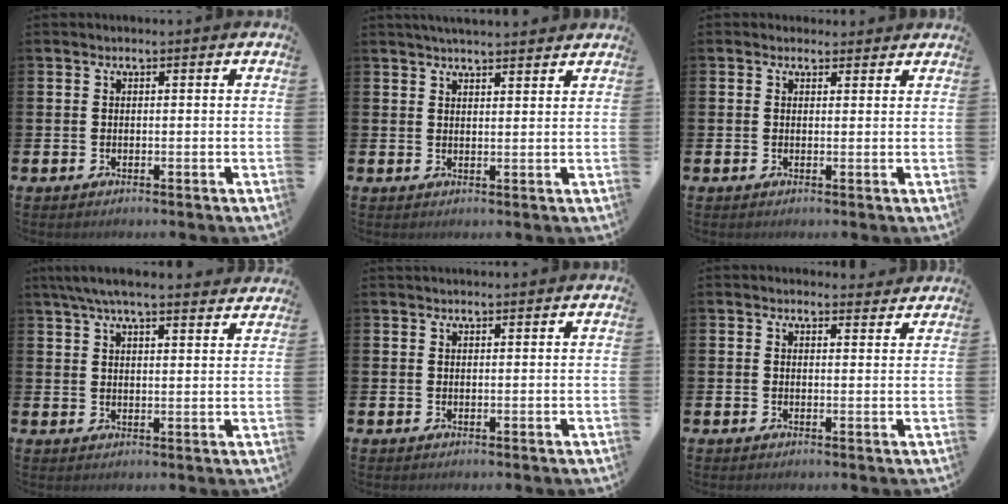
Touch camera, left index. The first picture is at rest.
{"total": 3.2, "force": [3.2, 0.2, 0.6], "torque": [-0.012, -0.010, 0.057]}
{"total": 1.4, "force": [1.2, 0.7, 0.0], "torque": [0.009, 0.001, 0.020]}
{"total": 6.4, "force": [6.0, 0.7, 2.3], "torque": [-0.056, -0.019, 0.109]}
{"total": 0.9, "force": [0.9, 0.0, 0.1], "torque": [0.010, -0.005, 0.015]}
{"total": 1.9, "force": [1.9, 0.4, -0.1], "torque": [0.011, -0.010, 0.032]}